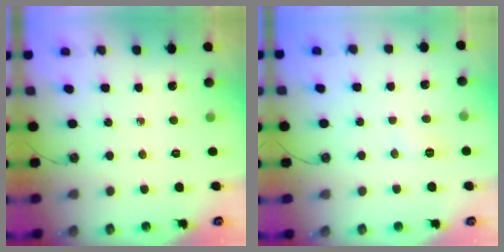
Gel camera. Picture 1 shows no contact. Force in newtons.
{"total": 5.8, "press": 5.7, "slide": 0.9}